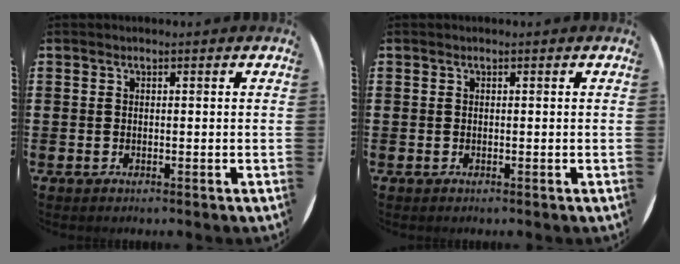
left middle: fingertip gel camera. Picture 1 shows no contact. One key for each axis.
{"total": 0.0}